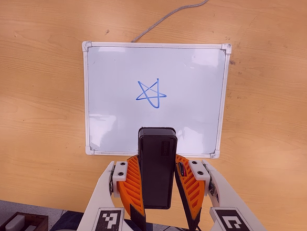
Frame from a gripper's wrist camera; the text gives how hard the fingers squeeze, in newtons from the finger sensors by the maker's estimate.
{"total": 9.4, "left": 7.8, "right": 11.1}